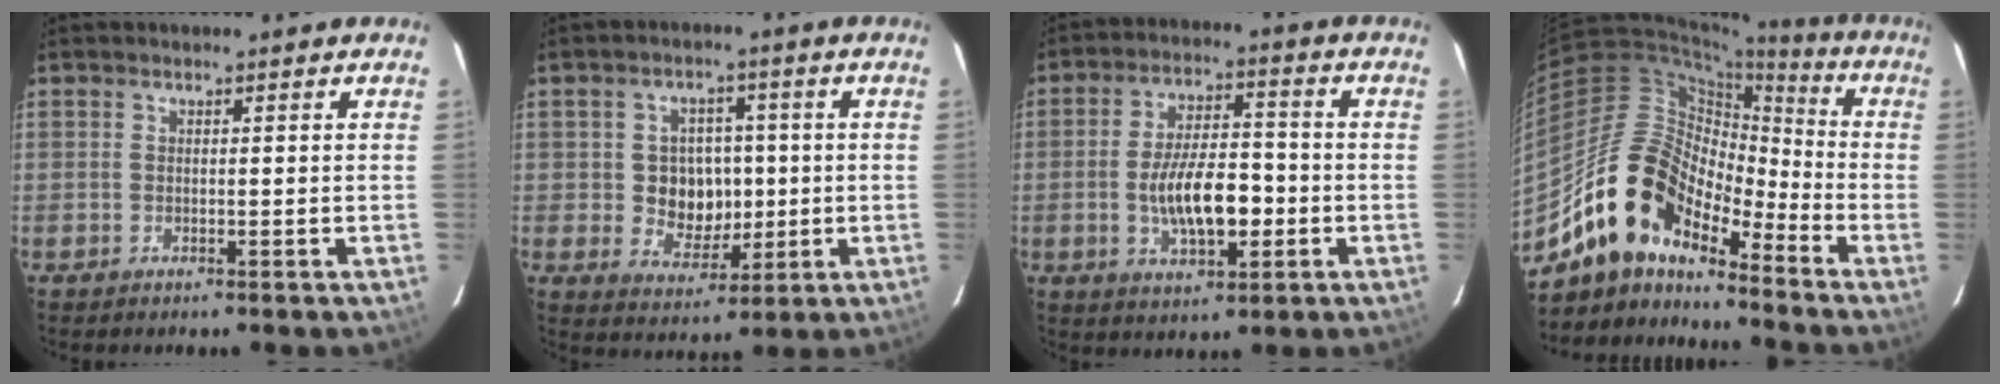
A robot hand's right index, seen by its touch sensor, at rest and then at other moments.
{"total": 8.2, "force": [-0.4, 7.1, 4.1], "torque": [-0.085, 0.011, 0.007]}
{"total": 11.9, "force": [-2.6, 5.0, 10.5], "torque": [-0.197, 0.002, -0.037]}
{"total": 14.8, "force": [-12.0, 6.0, 6.4], "torque": [-0.112, 0.020, -0.230]}